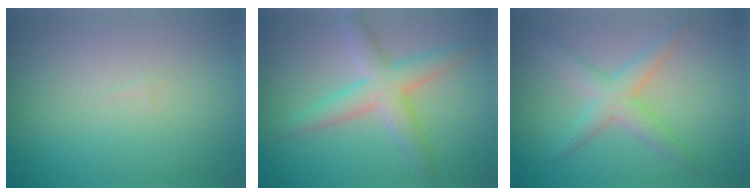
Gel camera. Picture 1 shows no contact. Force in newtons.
{"total": 4.1, "press": 4.1, "slide": 0.1}
{"total": 3.0, "press": 3.0, "slide": 0.1}